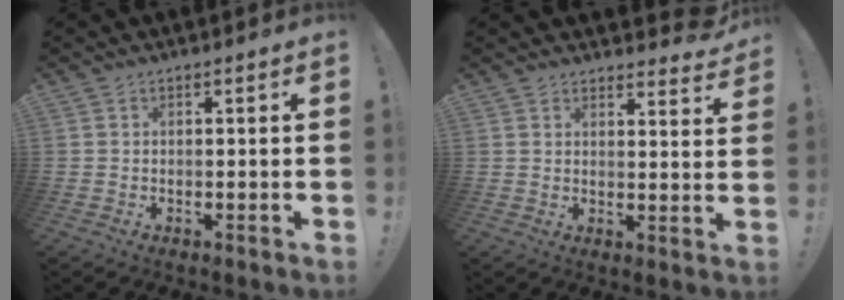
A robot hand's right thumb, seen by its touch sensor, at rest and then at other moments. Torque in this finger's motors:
{"motor_torque": [-1.09, 1.09, 0.38, 0.40, 0.00]}